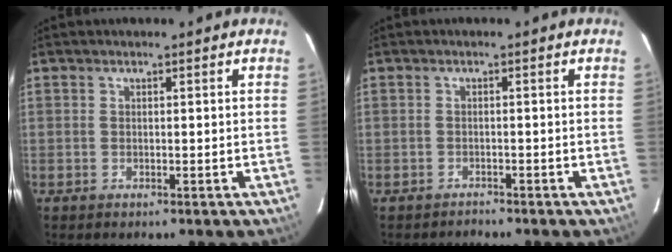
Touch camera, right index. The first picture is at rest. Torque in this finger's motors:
{"motor_torque": [-0.09, -0.03, 0.02, 0.01]}